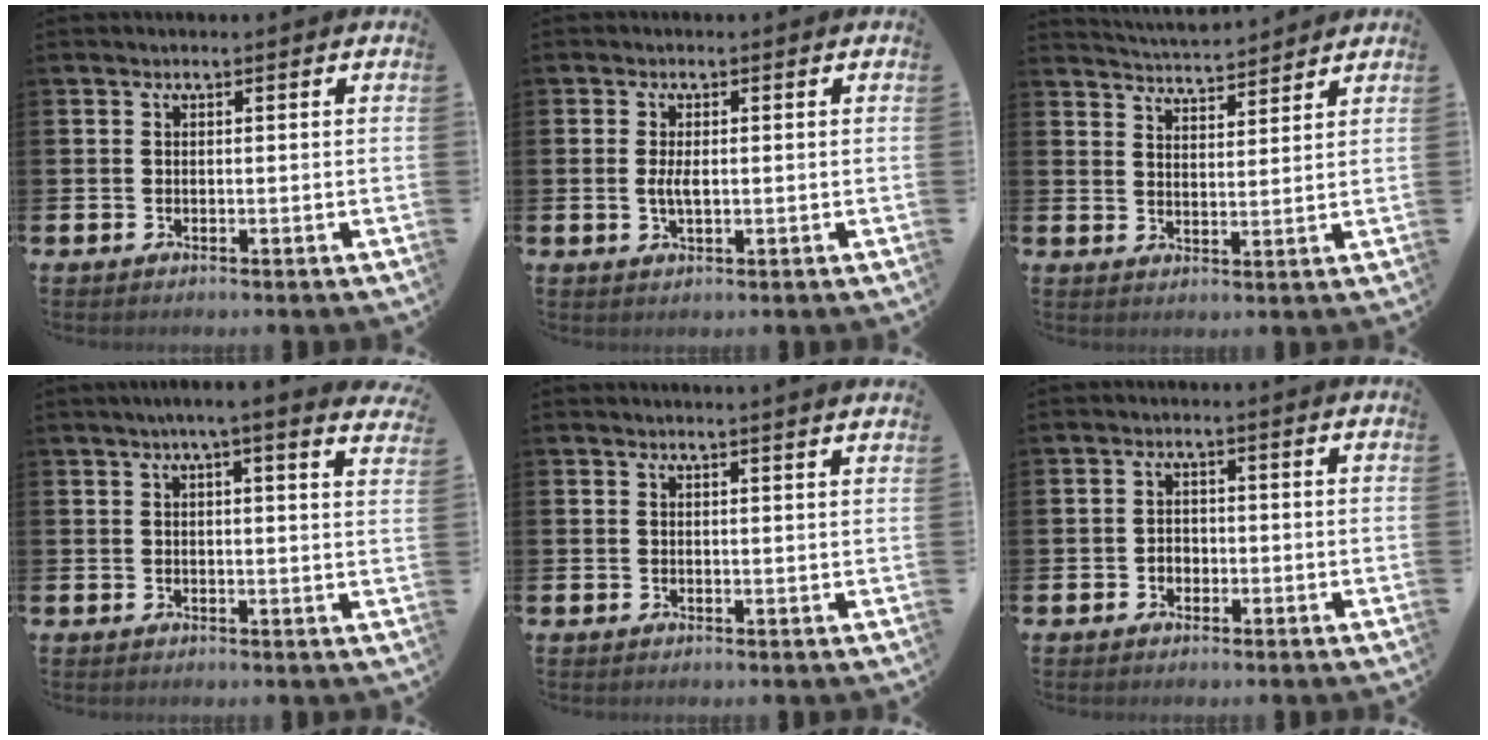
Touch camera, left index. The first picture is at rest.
{"total": 2.3, "force": [0.0, 0.9, 2.1], "torque": [-0.039, 0.002, -0.002]}
{"total": 4.8, "force": [4.8, 0.2, -0.1], "torque": [-0.013, -0.030, 0.086]}
{"total": 3.8, "force": [3.3, -0.4, 1.7], "torque": [-0.031, -0.015, 0.056]}
{"total": 1.2, "force": [1.1, -0.4, 0.1], "torque": [0.003, -0.006, 0.020]}
{"total": 1.7, "force": [-0.6, 1.4, 0.6], "torque": [-0.012, 0.004, -0.015]}